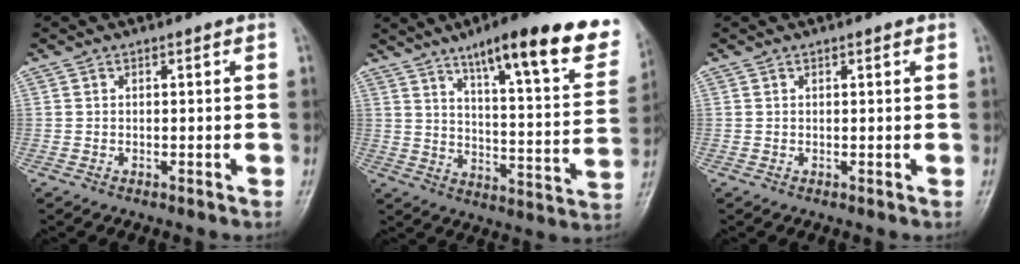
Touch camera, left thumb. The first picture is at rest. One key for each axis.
{"total": 24.1, "fx": 15.7, "fy": 5.2, "fz": 17.5, "tx": -0.215, "ty": -0.051, "tz": 0.222}
{"total": 0.7, "fx": 0.4, "fy": 0.2, "fz": 0.5, "tx": -0.009, "ty": 0.000, "tz": 0.005}